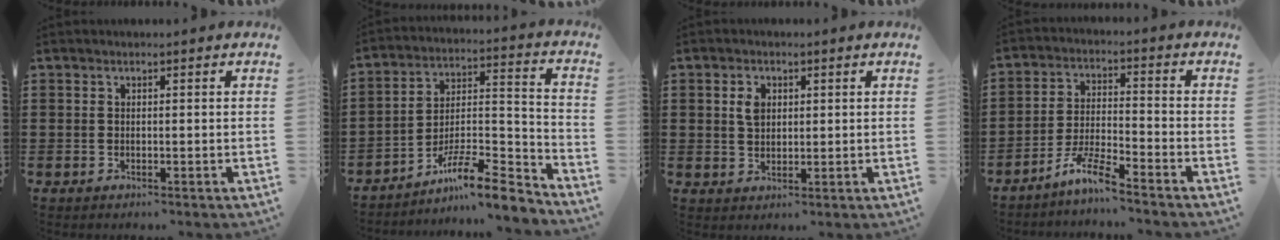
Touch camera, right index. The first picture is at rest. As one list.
[{"total": 9.6, "force": [-7.8, 1.8, 5.3], "torque": [-0.082, 0.016, -0.151]}, {"total": 3.0, "force": [0.9, 2.0, 2.0], "torque": [-0.047, 0.008, 0.016]}, {"total": 6.2, "force": [-5.2, 0.3, 3.3], "torque": [-0.085, -0.009, -0.104]}]